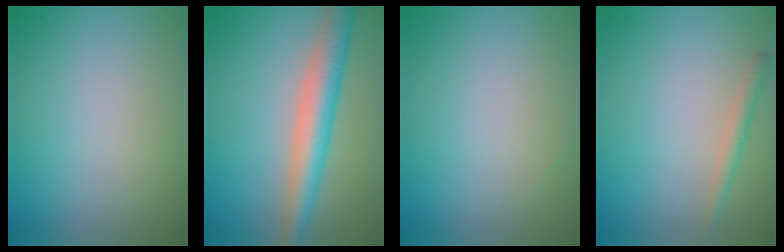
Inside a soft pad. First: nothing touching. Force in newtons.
{"total": 5.6, "press": 5.6, "slide": 0.1}
{"total": 0.0}
{"total": 1.4, "press": 1.4, "slide": 0.1}